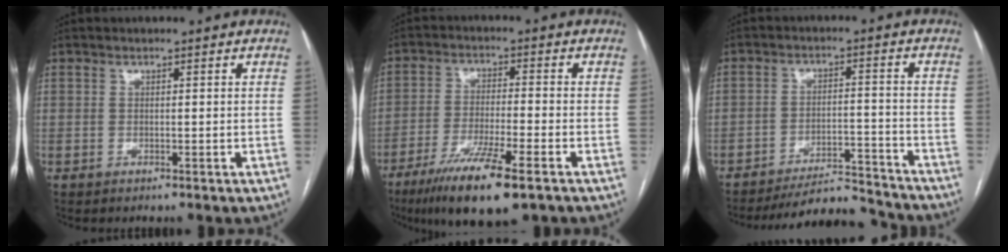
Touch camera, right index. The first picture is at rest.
{"total": 12.3, "force": [-7.7, 1.2, 9.5], "torque": [-0.170, -0.031, -0.129]}
{"total": 10.5, "force": [-10.4, 1.5, 0.9], "torque": [-0.005, 0.020, -0.156]}